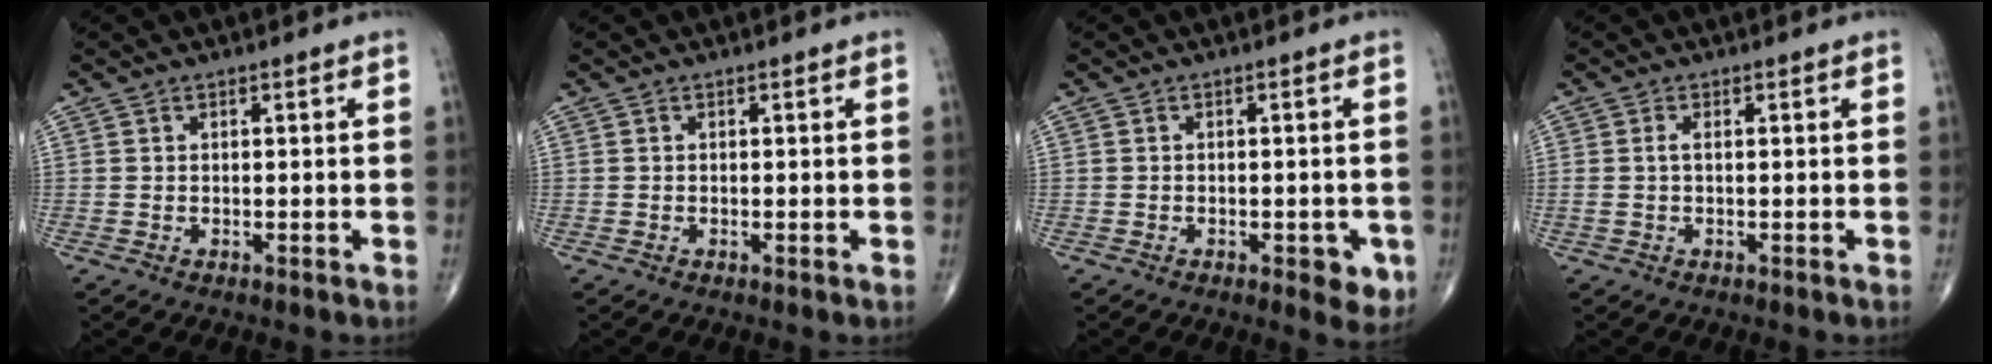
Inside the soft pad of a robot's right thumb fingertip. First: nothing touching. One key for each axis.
{"total": 0.0}
{"total": 4.5, "fx": -1.7, "fy": 2.1, "fz": 3.7, "tx": -0.026, "ty": -0.002, "tz": -0.018}
{"total": 1.5, "fx": 0.1, "fy": 0.6, "fz": 1.3, "tx": -0.036, "ty": 0.003, "tz": 0.003}